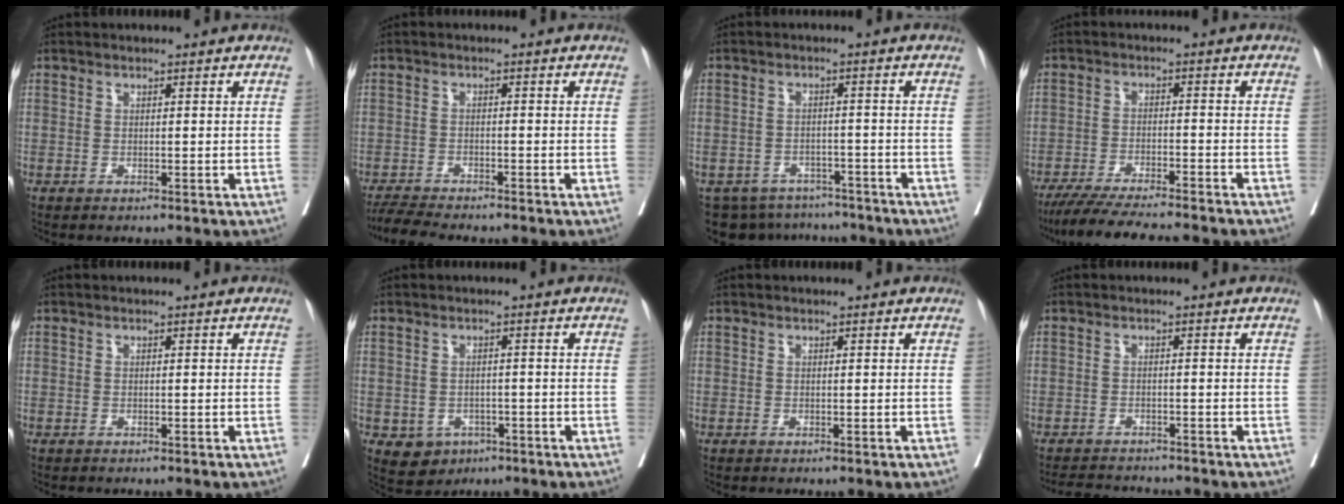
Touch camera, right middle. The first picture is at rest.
{"total": 6.1, "force": [-5.7, -0.2, 2.2], "torque": [-0.037, -0.018, -0.095]}
{"total": 10.5, "force": [-9.5, 4.3, 1.4], "torque": [-0.026, 0.009, -0.121]}
{"total": 14.4, "force": [-12.7, 0.5, 6.8], "torque": [-0.102, -0.029, -0.192]}
{"total": 0.0}
{"total": 4.5, "force": [-2.1, 3.7, 1.5], "torque": [-0.025, 0.000, -0.023]}
{"total": 0.0}
{"total": 5.6, "force": [-5.5, 0.4, 1.1], "torque": [-0.017, -0.009, -0.086]}